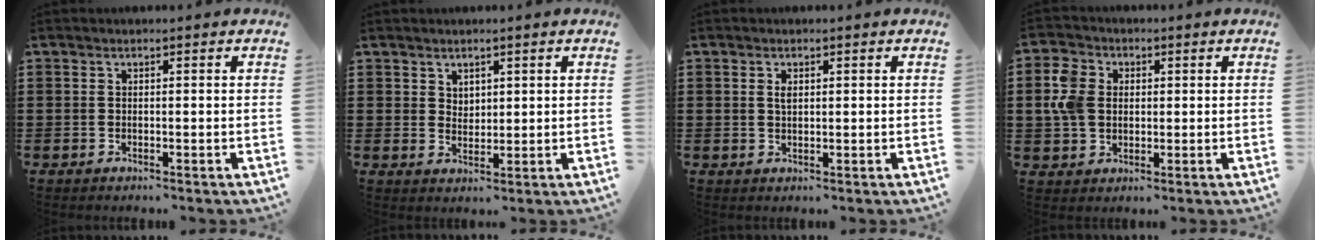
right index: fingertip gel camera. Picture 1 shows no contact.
{"total": 2.1, "force": [1.6, 1.3, 0.2], "torque": [-0.007, 0.005, 0.031]}
{"total": 1.3, "force": [0.4, 0.6, 1.1], "torque": [-0.023, 0.005, 0.006]}
{"total": 6.0, "force": [0.6, 4.9, 3.4], "torque": [-0.106, 0.007, 0.003]}